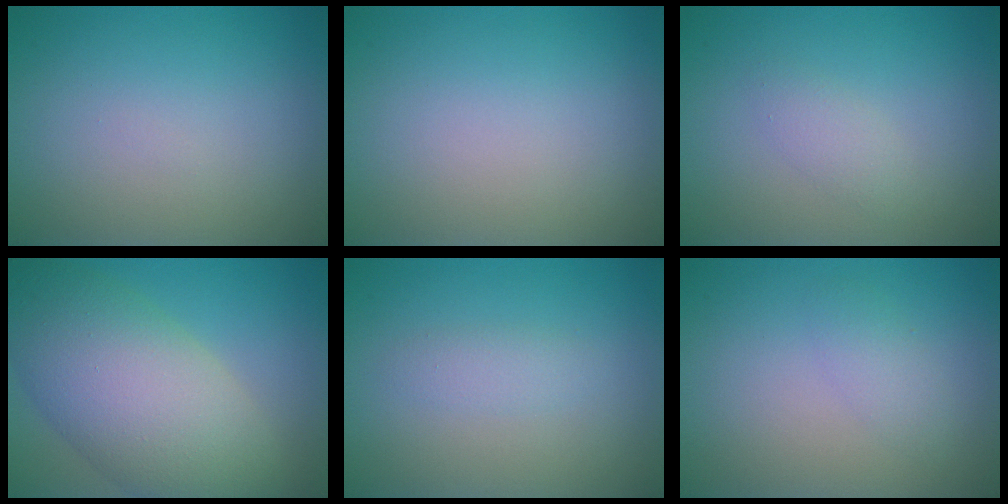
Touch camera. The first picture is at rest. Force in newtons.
{"total": 0.0}
{"total": 1.4, "press": 1.4, "slide": 0.1}
{"total": 10.7, "press": 10.7, "slide": 0.4}
{"total": 1.5, "press": 1.5, "slide": 0.1}
{"total": 1.5, "press": 1.5, "slide": 0.1}